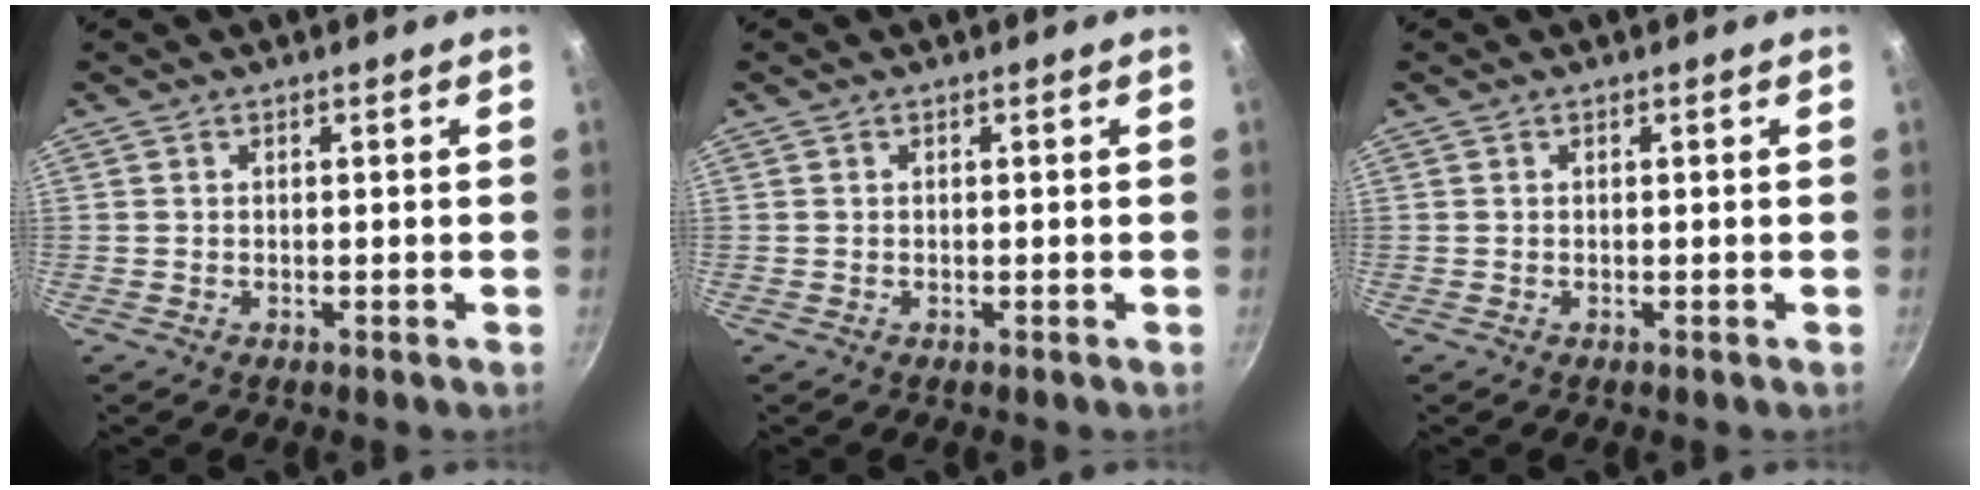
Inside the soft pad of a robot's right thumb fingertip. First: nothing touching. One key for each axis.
{"total": 0.0}
{"total": 0.0}